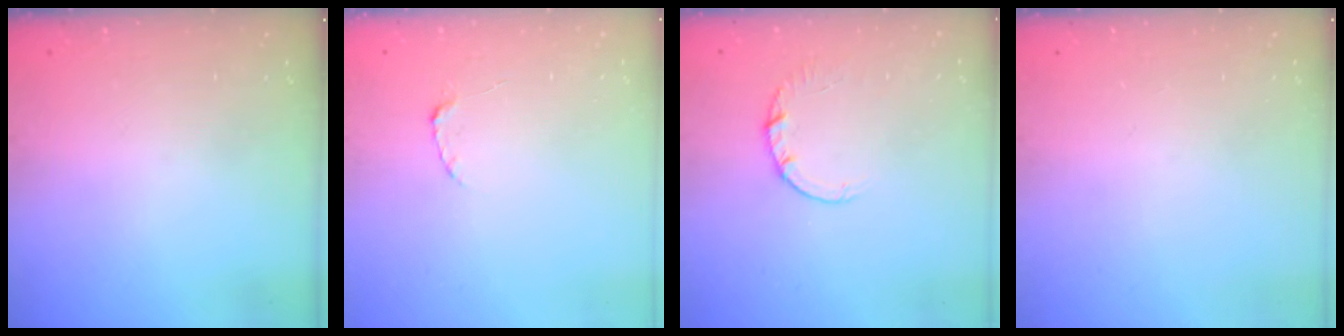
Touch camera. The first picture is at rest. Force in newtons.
{"total": 2.2, "press": 2.2, "slide": 0.3}
{"total": 2.7, "press": 2.7, "slide": 0.4}
{"total": 0.0}